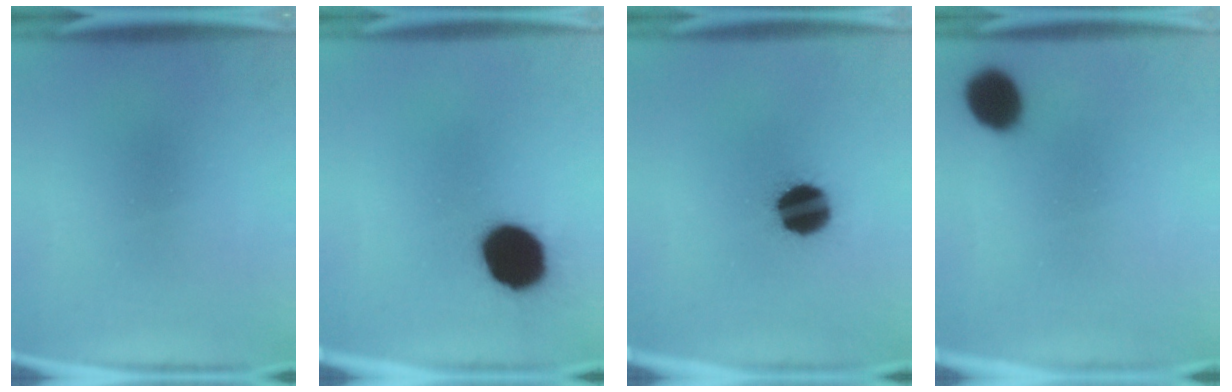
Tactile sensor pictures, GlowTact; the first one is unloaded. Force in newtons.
{"total": 15.0}
{"total": 12.8}
{"total": 8.6}